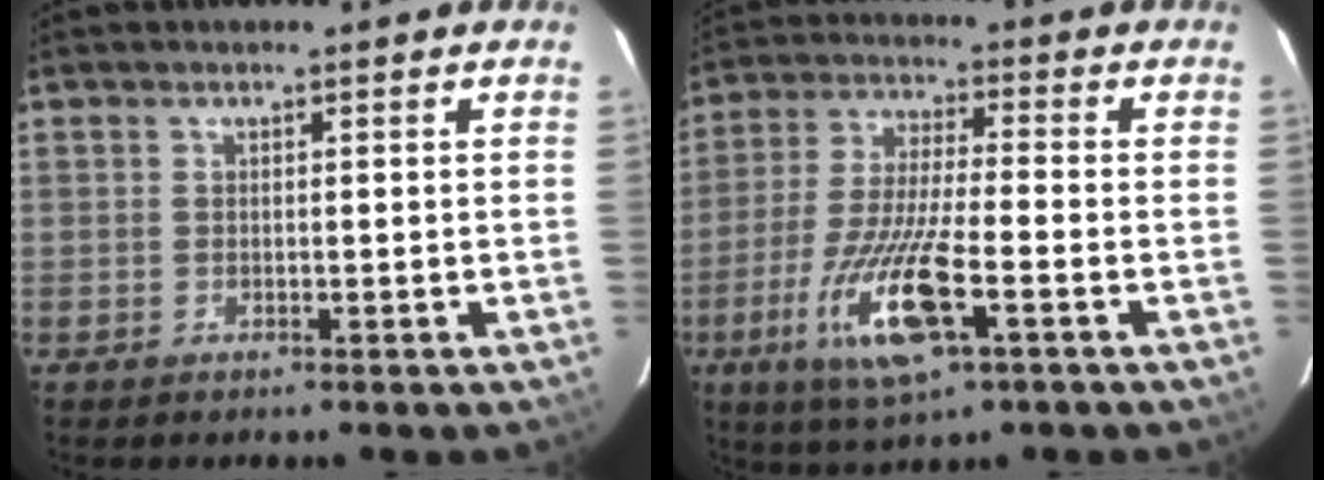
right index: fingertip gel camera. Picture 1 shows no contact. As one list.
[{"total": 13.7, "force": [-5.5, 1.9, 12.4], "torque": [-0.251, -0.024, -0.098]}]